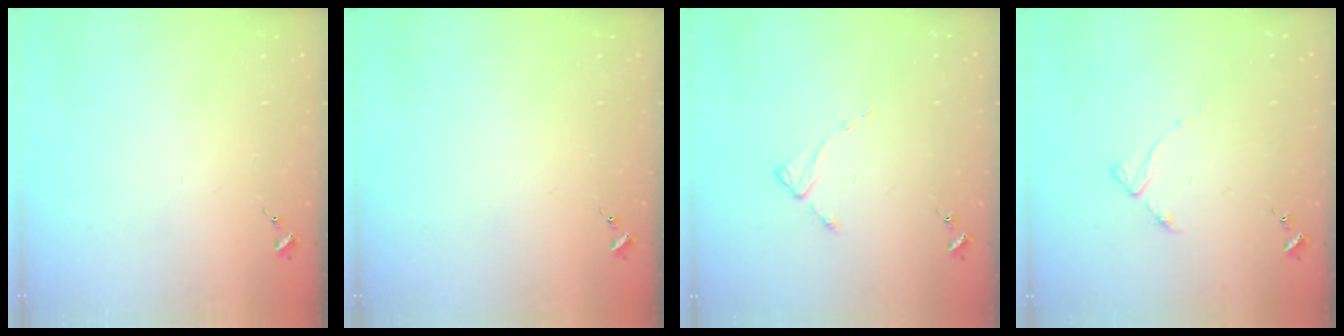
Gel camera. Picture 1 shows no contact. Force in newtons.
{"total": 0.0}
{"total": 2.6, "press": 2.6, "slide": 0.4}
{"total": 3.1, "press": 3.1, "slide": 0.4}